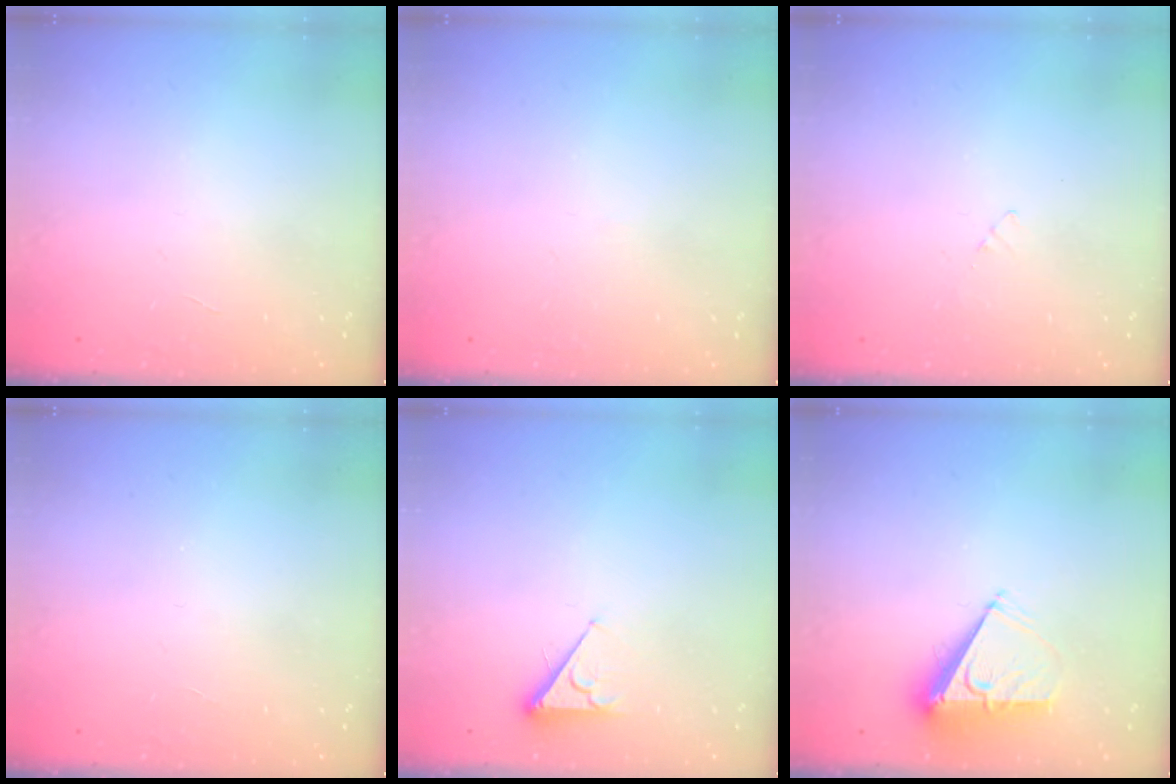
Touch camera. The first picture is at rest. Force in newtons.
{"total": 2.7, "press": 2.6, "slide": 0.5}
{"total": 2.3, "press": 2.3, "slide": 0.2}
{"total": 0.0}
{"total": 3.5, "press": 3.5, "slide": 0.7}
{"total": 6.7, "press": 6.7, "slide": 0.7}